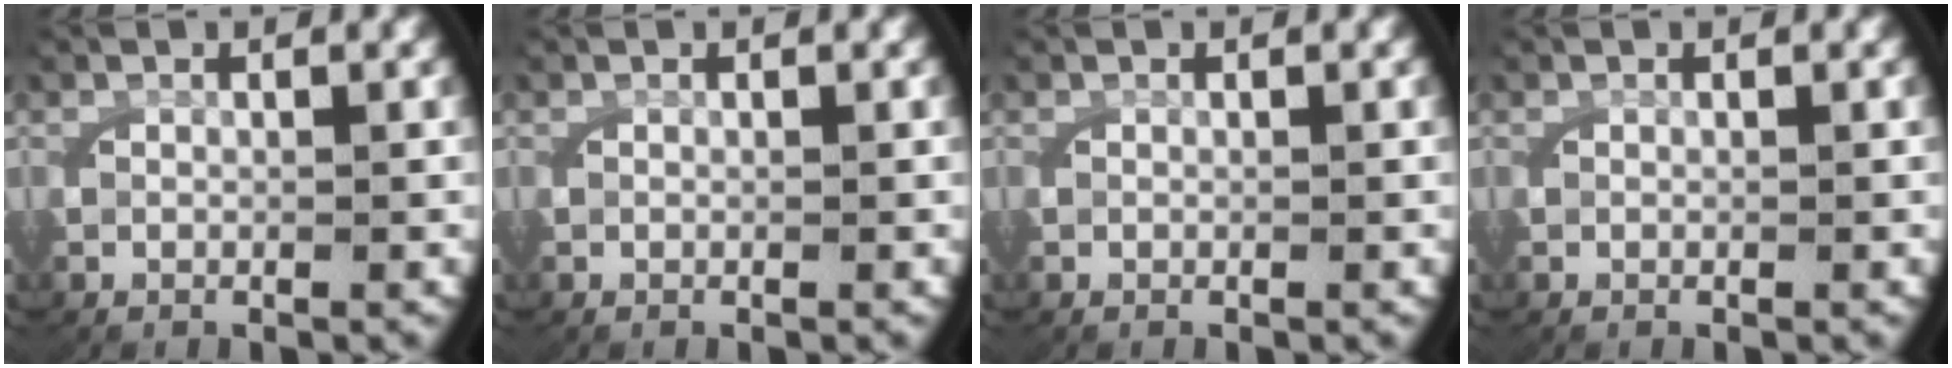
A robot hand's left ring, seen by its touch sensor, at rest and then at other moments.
{"total": 0.0}
{"total": 0.0}
{"total": 0.0}